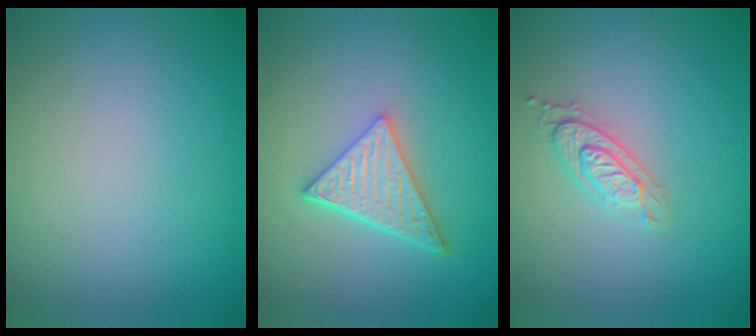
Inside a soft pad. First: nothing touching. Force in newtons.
{"total": 5.0, "press": 3.6, "slide": 3.5}
{"total": 2.1, "press": 2.1, "slide": 0.4}